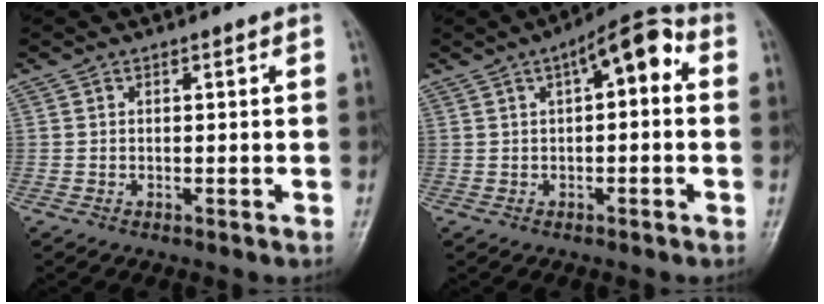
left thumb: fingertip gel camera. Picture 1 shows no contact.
{"total": 8.8, "force": [2.2, 3.6, 7.7], "torque": [-0.092, 0.030, 0.020]}